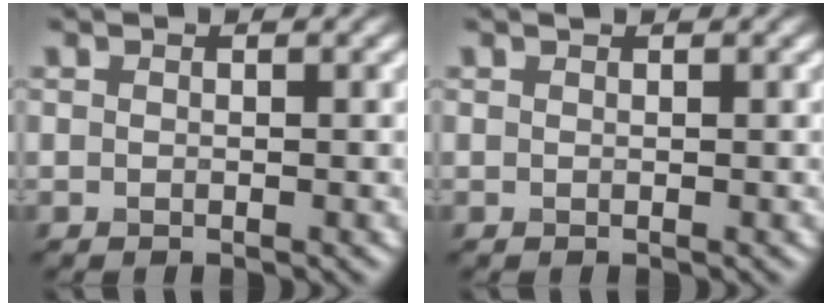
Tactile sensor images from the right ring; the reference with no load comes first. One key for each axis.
{"total": 0.0}